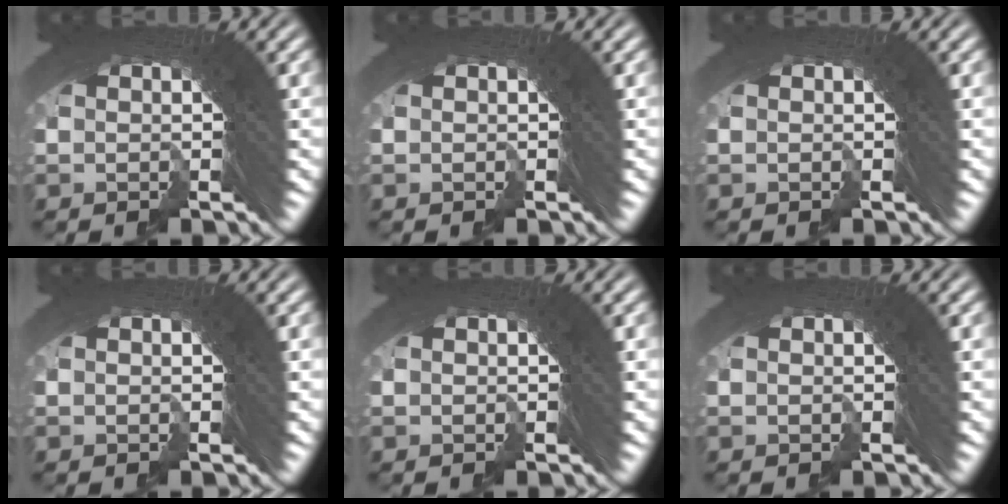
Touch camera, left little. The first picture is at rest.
{"total": 0.0}
{"total": 0.0}
{"total": 0.0}
{"total": 0.0}
{"total": 0.0}